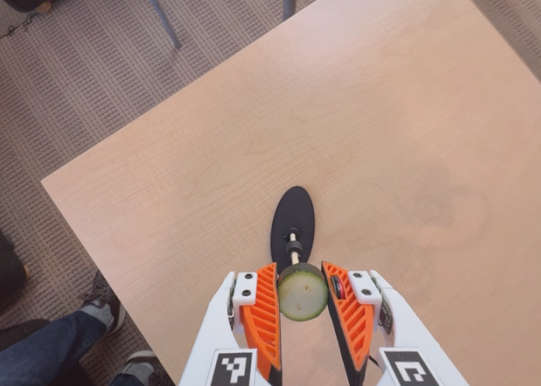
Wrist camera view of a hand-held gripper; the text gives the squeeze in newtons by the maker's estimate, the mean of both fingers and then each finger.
{"total": 9.6, "left": 9.9, "right": 9.4}